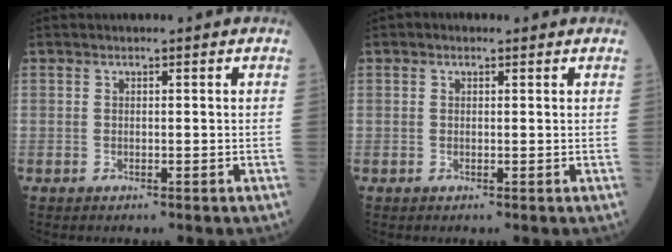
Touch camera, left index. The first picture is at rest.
{"total": 0.9, "force": [0.5, 0.6, 0.3], "torque": [-0.006, 0.003, 0.003]}